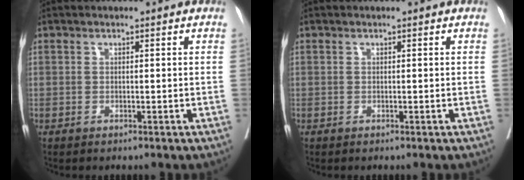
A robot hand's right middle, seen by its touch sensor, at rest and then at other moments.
{"total": 0.0}